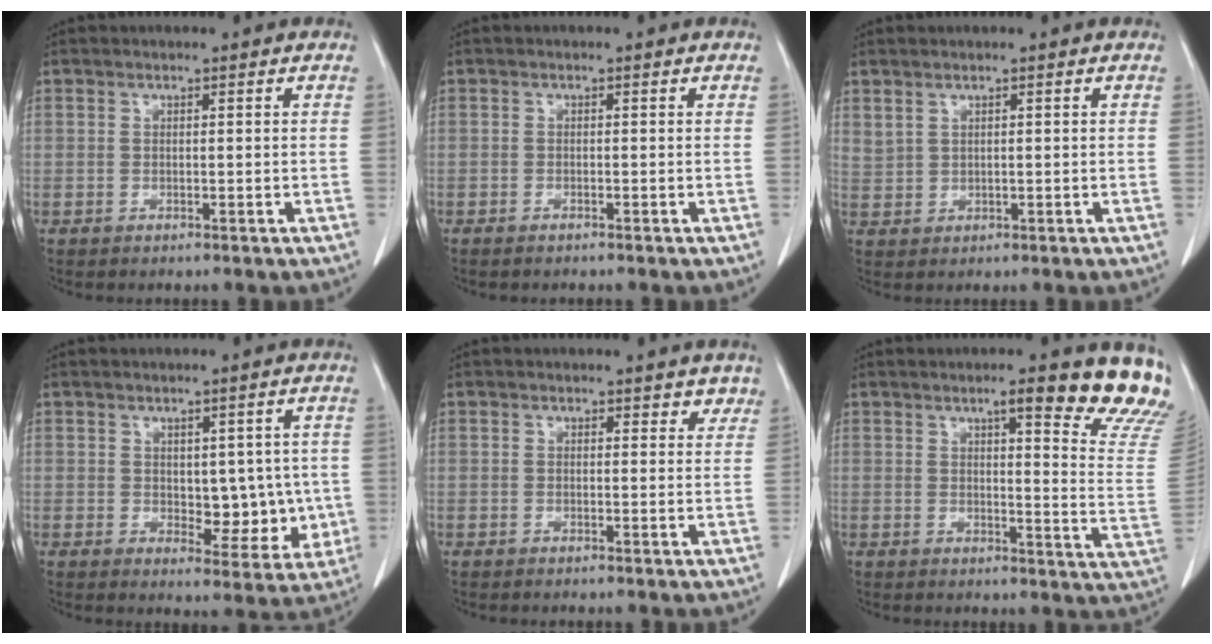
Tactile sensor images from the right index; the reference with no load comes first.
{"total": 0.8, "force": [-0.7, 0.1, 0.3], "torque": [-0.008, -0.001, -0.011]}
{"total": 1.7, "force": [1.4, 0.8, 0.5], "torque": [-0.009, 0.005, 0.035]}
{"total": 7.2, "force": [0.0, 4.2, 5.9], "torque": [-0.055, 0.003, 0.013]}
{"total": 2.6, "force": [2.1, 1.5, 0.5], "torque": [0.015, -0.003, 0.014]}
{"total": 15.6, "force": [12.6, 1.3, 9.1], "torque": [-0.089, -0.060, 0.133]}